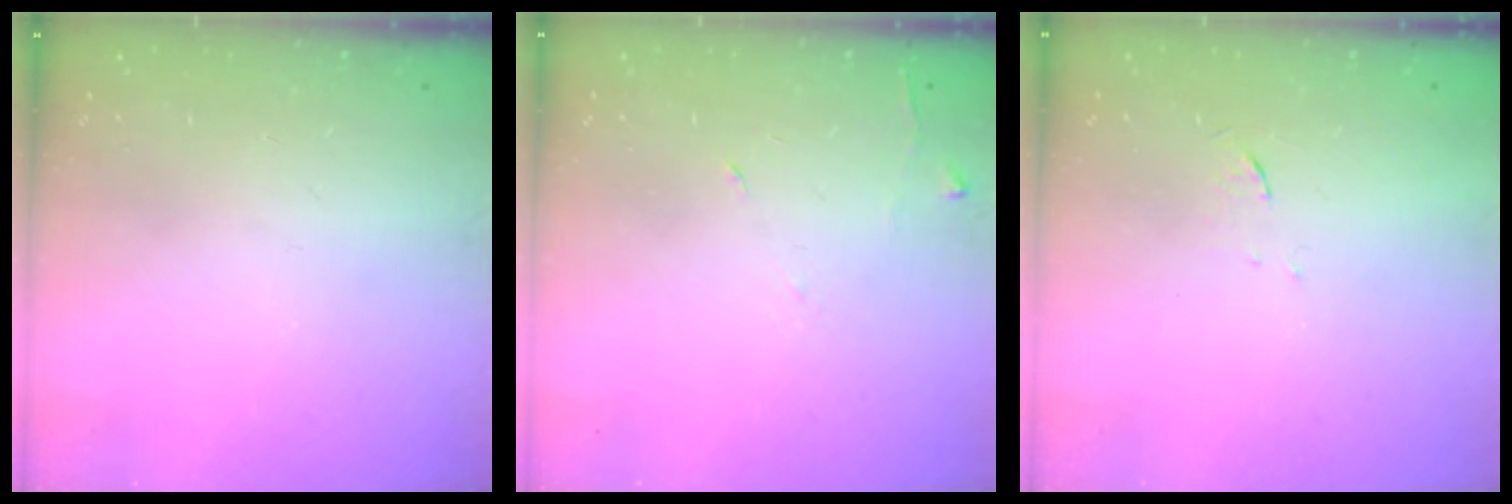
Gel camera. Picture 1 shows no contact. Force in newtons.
{"total": 5.8, "press": 5.7, "slide": 0.6}
{"total": 3.1, "press": 2.8, "slide": 1.2}